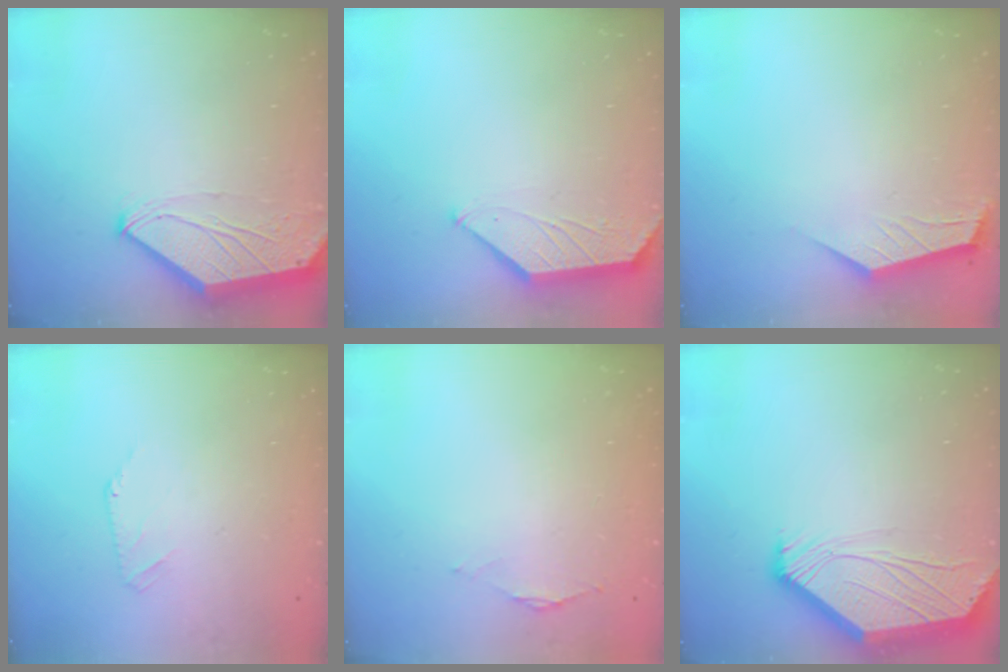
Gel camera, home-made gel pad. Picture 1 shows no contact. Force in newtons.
{"total": 1.4, "press": 1.4, "slide": 0.3}
{"total": 2.5, "press": 2.4, "slide": 0.3}
{"total": 2.3, "press": 2.2, "slide": 0.5}
{"total": 0.5, "press": 0.4, "slide": 0.3}
{"total": 2.6, "press": 2.6, "slide": 0.5}